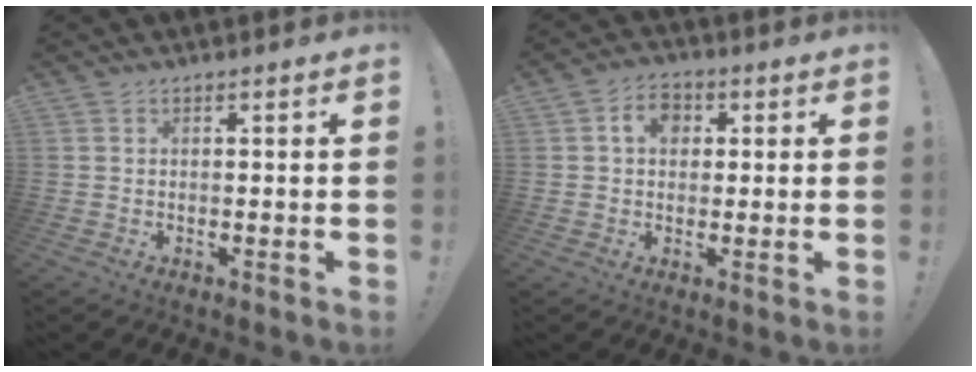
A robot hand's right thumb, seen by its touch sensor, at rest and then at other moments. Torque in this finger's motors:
{"motor_torque": [1.00, 0.94, 0.04, -0.07, 0.00]}